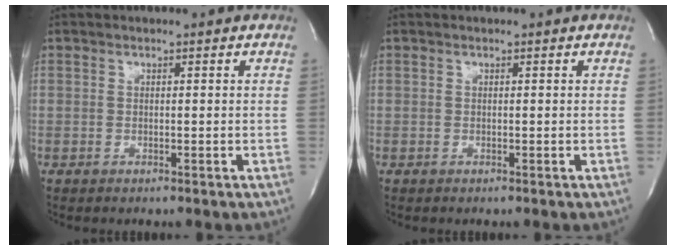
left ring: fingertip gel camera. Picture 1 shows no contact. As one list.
[{"total": 0.0}]